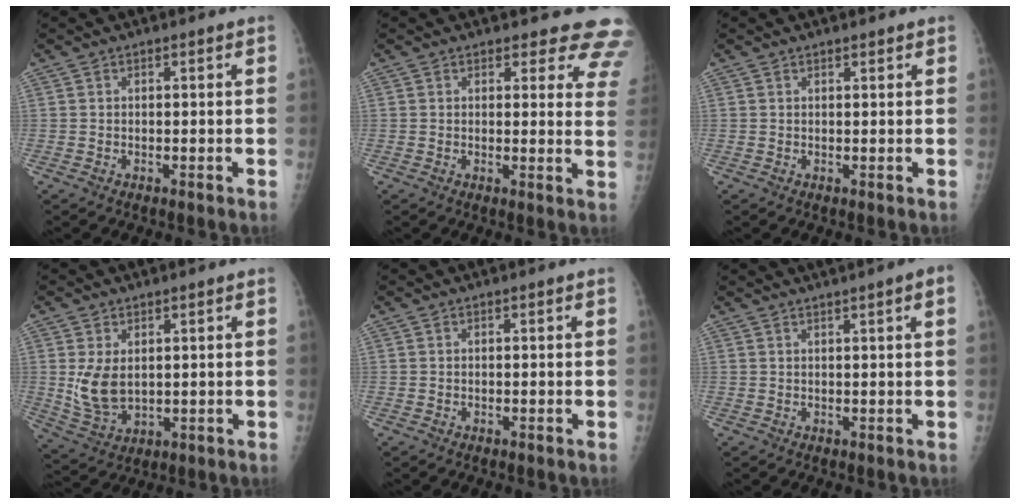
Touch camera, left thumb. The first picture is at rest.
{"total": 10.8, "force": [9.8, 4.0, 2.4], "torque": [0.035, -0.056, 0.075]}
{"total": 0.8, "force": [0.6, 0.3, 0.3], "torque": [-0.005, -0.003, 0.009]}
{"total": 7.3, "force": [1.3, 4.7, 5.4], "torque": [-0.095, -0.017, 0.040]}
{"total": 0.0}
{"total": 4.2, "force": [2.4, -0.2, 3.5], "torque": [-0.048, 0.010, 0.035]}